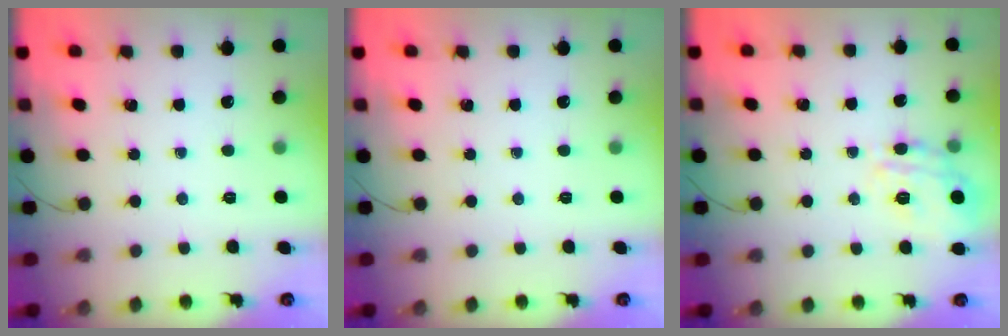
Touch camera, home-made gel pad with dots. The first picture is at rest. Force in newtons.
{"total": 0.0}
{"total": 13.5, "press": 13.4, "slide": 1.0}